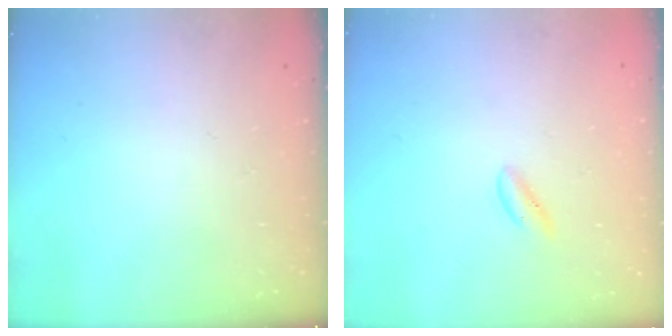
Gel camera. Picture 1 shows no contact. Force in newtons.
{"total": 0.0}